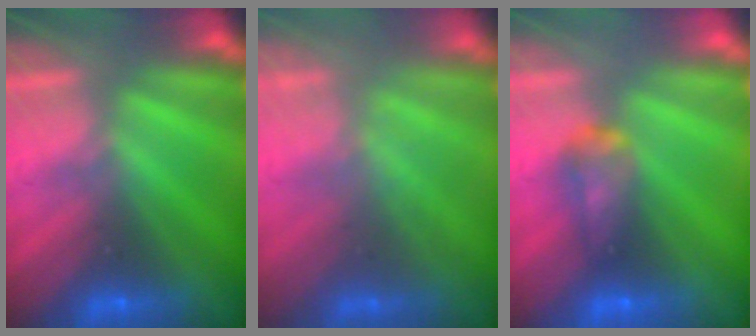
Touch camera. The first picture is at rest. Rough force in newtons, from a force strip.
{"total": 2.0}
{"total": 4.5}